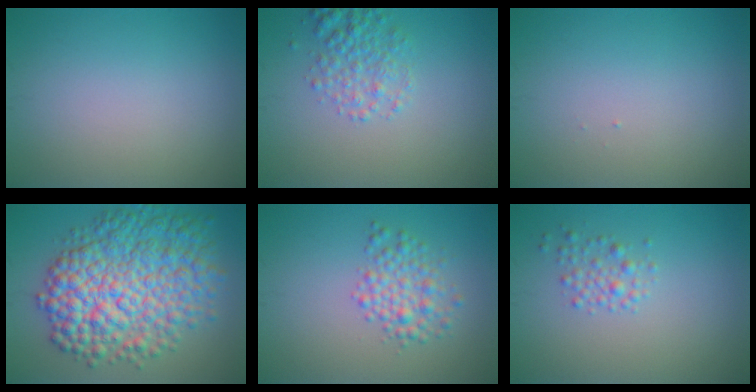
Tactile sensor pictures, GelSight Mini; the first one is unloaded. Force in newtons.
{"total": 2.9, "press": 2.9, "slide": 0.2}
{"total": 0.0}
{"total": 11.1, "press": 11.1, "slide": 0.1}
{"total": 3.1, "press": 3.1, "slide": 0.0}
{"total": 1.7, "press": 1.7, "slide": 0.1}